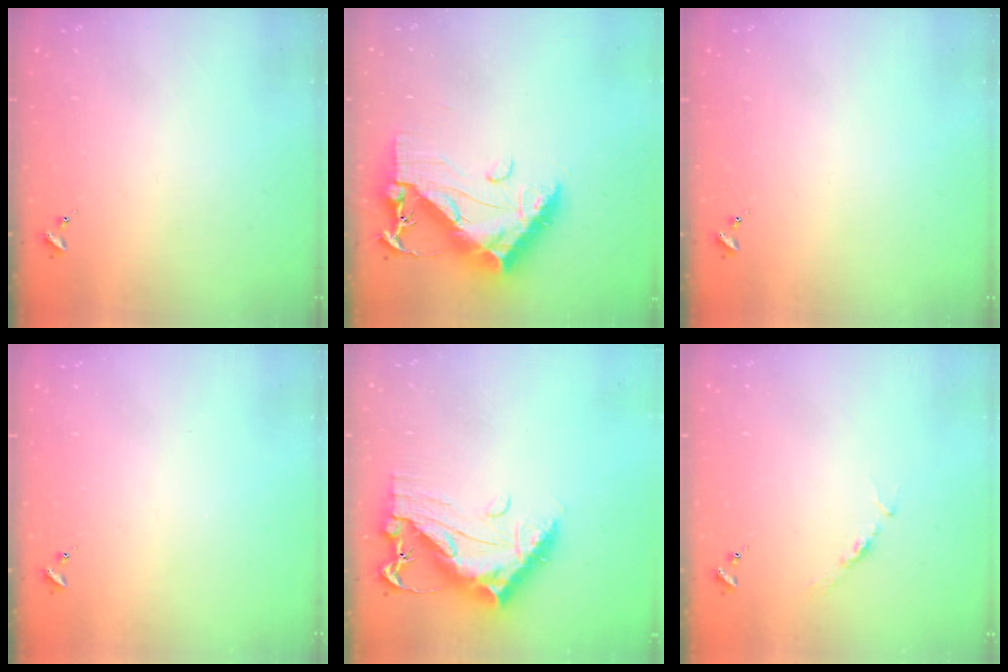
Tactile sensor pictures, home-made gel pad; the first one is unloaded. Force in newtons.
{"total": 19.1, "press": 19.0, "slide": 1.6}
{"total": 0.0}
{"total": 0.0}
{"total": 13.7, "press": 13.6, "slide": 1.3}
{"total": 3.7, "press": 3.7, "slide": 0.5}